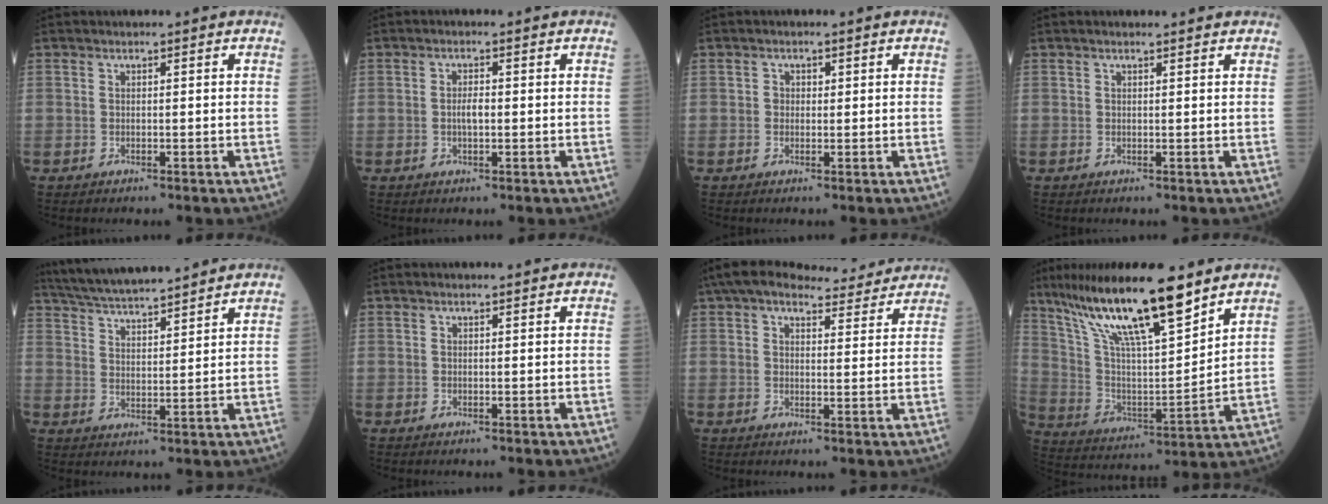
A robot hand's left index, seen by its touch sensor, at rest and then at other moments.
{"total": 2.0, "force": [-0.1, 0.6, 1.9], "torque": [-0.038, 0.003, -0.003]}
{"total": 1.2, "force": [0.2, 1.0, 0.6], "torque": [-0.010, 0.005, 0.002]}
{"total": 1.6, "force": [1.5, 0.1, 0.6], "torque": [-0.010, 0.010, 0.020]}
{"total": 14.3, "force": [13.0, 0.9, 6.0], "torque": [-0.112, 0.025, 0.211]}
{"total": 1.0, "force": [0.9, 0.0, 0.4], "torque": [-0.008, 0.007, 0.014]}
{"total": 14.4, "force": [13.1, 3.1, 5.1], "torque": [-0.075, 0.036, 0.178]}
{"total": 18.9, "force": [13.9, 2.2, 12.6], "torque": [-0.232, 0.008, 0.257]}